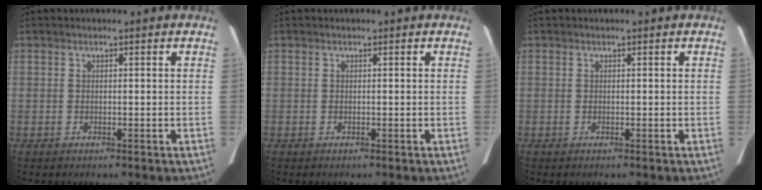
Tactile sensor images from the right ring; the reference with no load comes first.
{"total": 0.0}
{"total": 0.0}